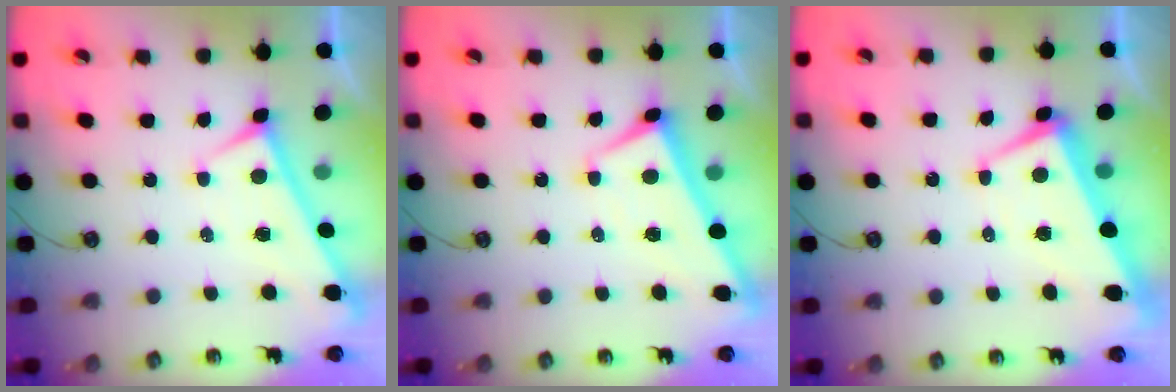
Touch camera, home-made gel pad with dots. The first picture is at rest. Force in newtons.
{"total": 3.7, "press": 3.6, "slide": 0.7}
{"total": 2.0, "press": 1.6, "slide": 1.2}